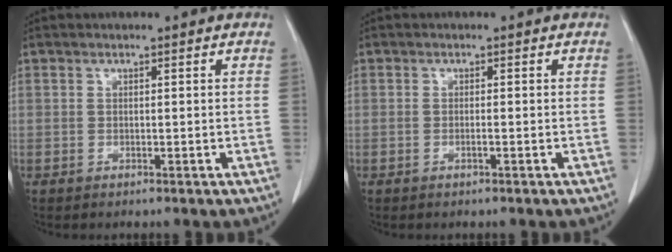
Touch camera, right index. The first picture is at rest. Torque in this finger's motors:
{"motor_torque": [-0.06, 0.01, 0.03, -0.01]}